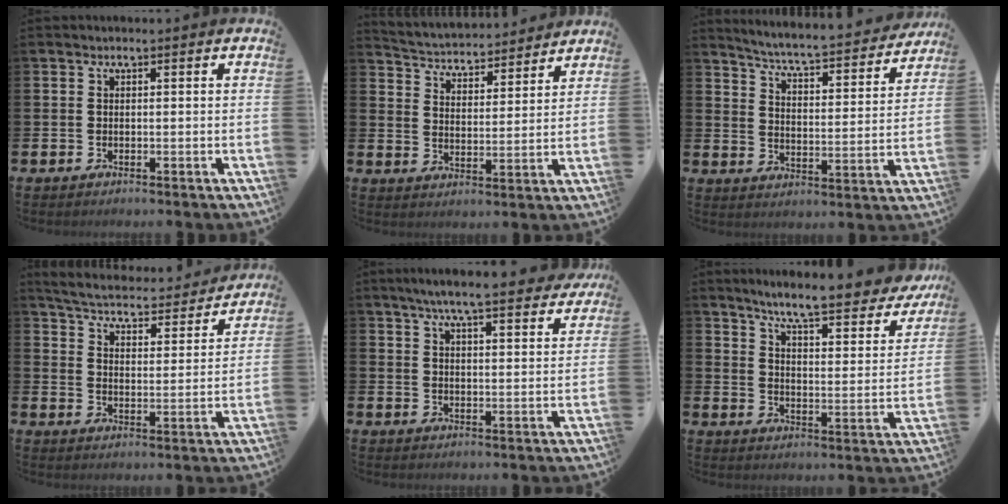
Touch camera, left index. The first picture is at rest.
{"total": 4.3, "force": [4.2, 1.0, 0.1], "torque": [-0.029, -0.038, 0.067]}
{"total": 5.6, "force": [5.4, 0.1, 1.7], "torque": [-0.052, -0.052, 0.083]}
{"total": 5.0, "force": [4.8, 0.6, 1.0], "torque": [-0.048, -0.041, 0.077]}
{"total": 6.8, "force": [6.3, 0.4, 2.6], "torque": [-0.056, -0.031, 0.108]}
{"total": 7.6, "force": [6.9, 0.4, 3.1], "torque": [-0.082, -0.054, 0.113]}